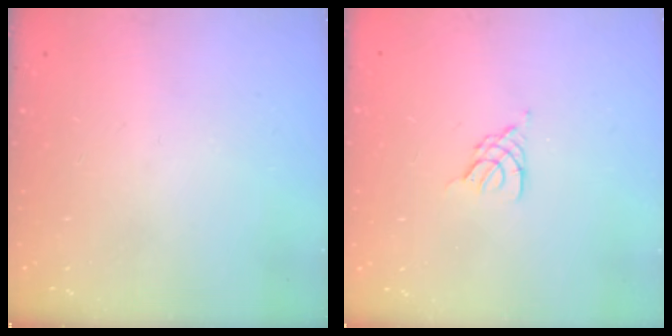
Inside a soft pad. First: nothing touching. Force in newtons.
{"total": 2.3, "press": 2.3, "slide": 0.5}